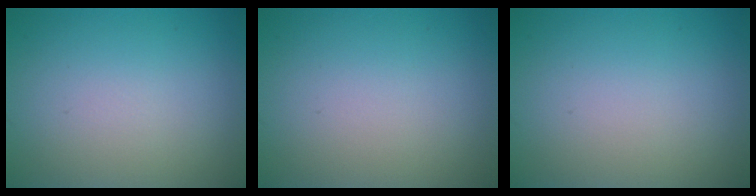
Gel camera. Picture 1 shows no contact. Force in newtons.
{"total": 0.0}
{"total": 0.0}